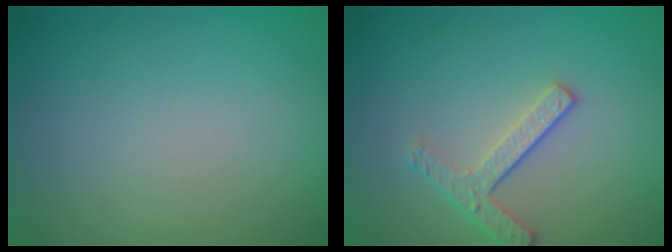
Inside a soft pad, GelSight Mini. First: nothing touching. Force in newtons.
{"total": 2.6, "press": 2.2, "slide": 1.3}